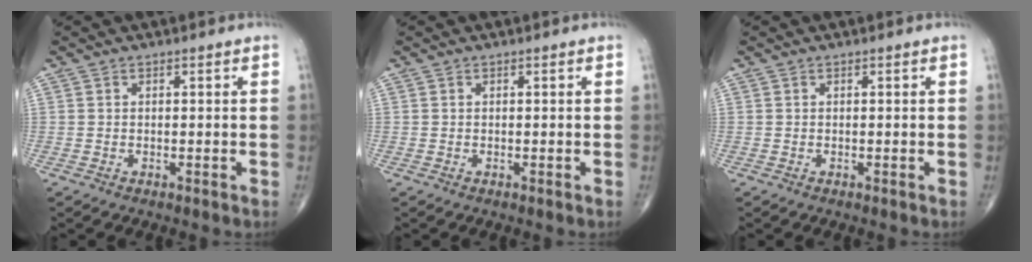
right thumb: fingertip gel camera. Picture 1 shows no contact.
{"total": 0.0}
{"total": 0.0}